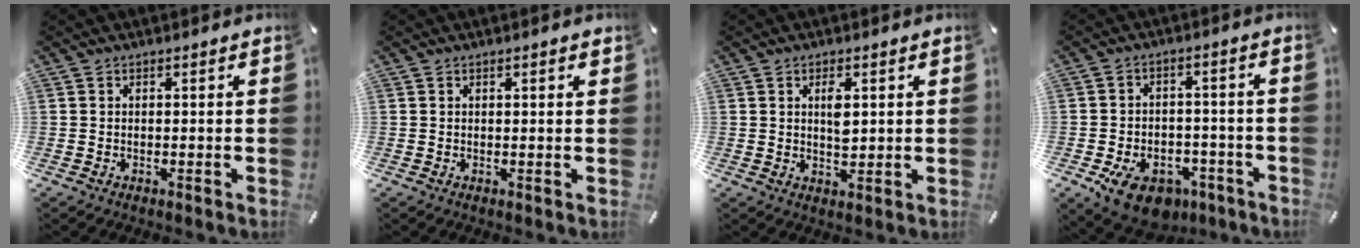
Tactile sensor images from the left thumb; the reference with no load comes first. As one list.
[{"total": 0.7, "force": [0.4, 0.2, 0.6], "torque": [-0.004, -0.003, 0.005]}, {"total": 4.3, "force": [1.3, 2.2, 3.5], "torque": [-0.052, -0.004, 0.015]}, {"total": 10.9, "force": [-6.2, 7.1, 5.6], "torque": [-0.079, 0.049, -0.101]}]